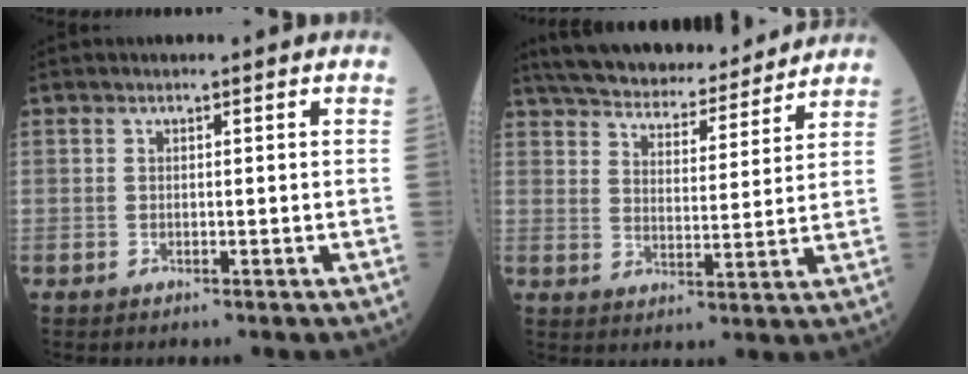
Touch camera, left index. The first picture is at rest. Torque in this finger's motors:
{"motor_torque": [0.27, -0.68, -0.53, 0.02]}